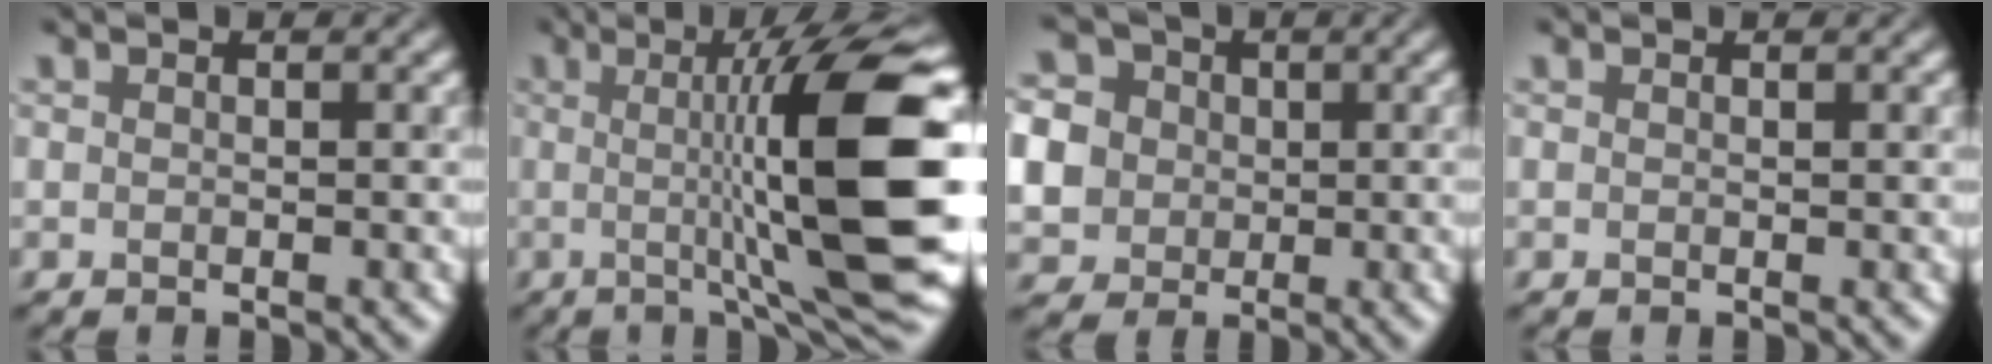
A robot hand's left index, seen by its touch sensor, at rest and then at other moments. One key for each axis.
{"total": 13.5, "fx": 0.5, "fy": 2.4, "fz": 13.3, "tx": -0.173, "ty": 0.004, "tz": 0.007}
{"total": 8.9, "fx": 1.2, "fy": 8.0, "fz": 3.6, "tx": -0.093, "ty": 0.019, "tz": 0.010}
{"total": 0.0}